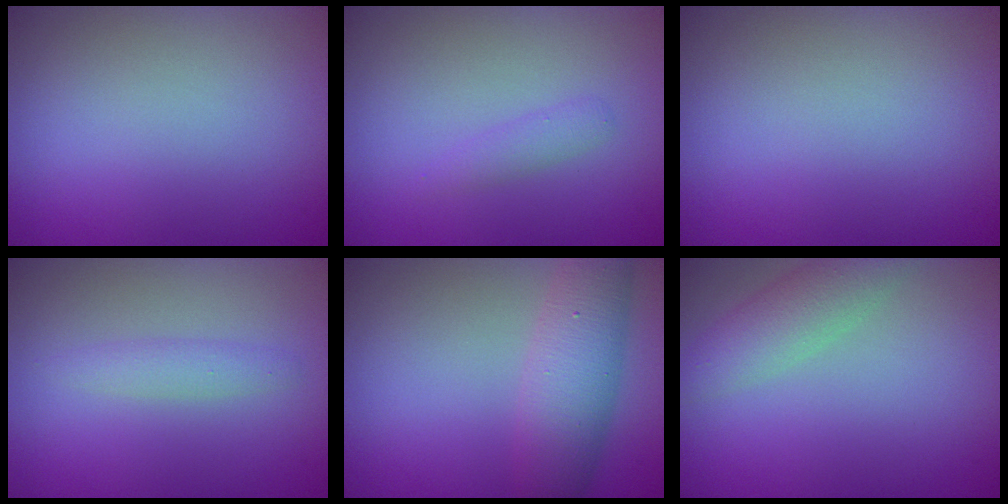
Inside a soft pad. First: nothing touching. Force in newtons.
{"total": 1.1, "press": 1.1, "slide": 0.1}
{"total": 0.0}
{"total": 1.5, "press": 1.5, "slide": 0.0}
{"total": 5.3, "press": 5.3, "slide": 0.1}
{"total": 3.3, "press": 3.3, "slide": 0.1}